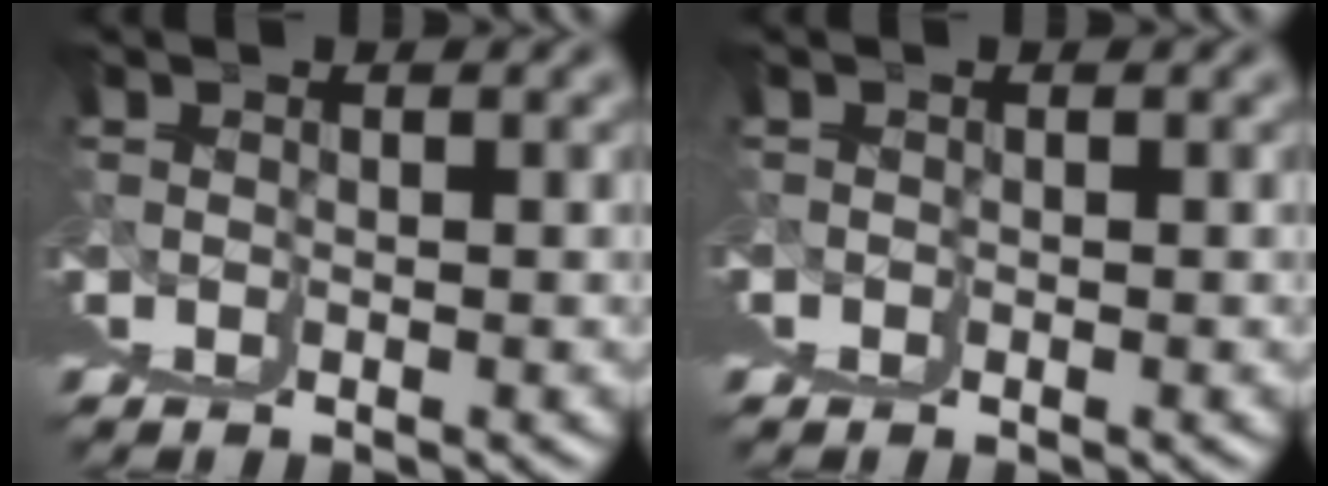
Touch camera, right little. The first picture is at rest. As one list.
[{"total": 1.3, "force": [0.3, -1.3, -0.3], "torque": [0.009, 0.004, 0.006]}]